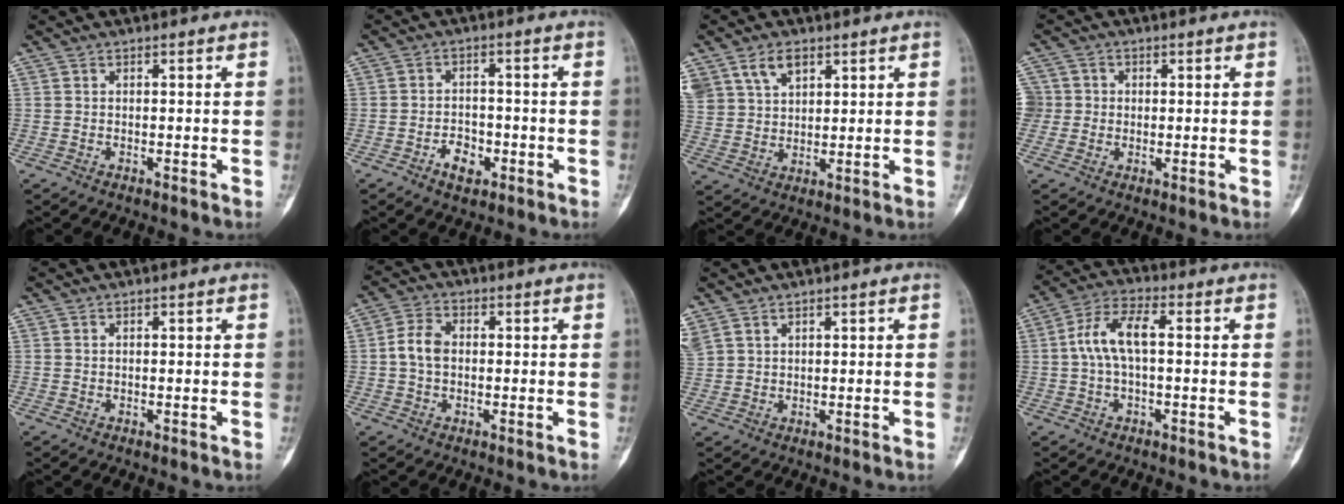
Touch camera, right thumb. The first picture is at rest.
{"total": 4.7, "force": [-2.3, 3.0, 2.7], "torque": [-0.025, 0.019, -0.040]}
{"total": 9.8, "force": [5.6, 6.5, 4.9], "torque": [-0.087, -0.001, 0.115]}
{"total": 6.0, "force": [0.1, 5.9, 1.3], "torque": [-0.006, 0.019, -0.002]}
{"total": 0.0}
{"total": 5.0, "force": [0.1, 3.6, 3.4], "torque": [-0.062, 0.018, -0.005]}
{"total": 3.9, "force": [2.8, 2.2, 1.6], "torque": [-0.029, 0.005, 0.068]}
{"total": 8.1, "force": [0.5, 3.7, 7.2], "torque": [-0.144, 0.031, 0.005]}